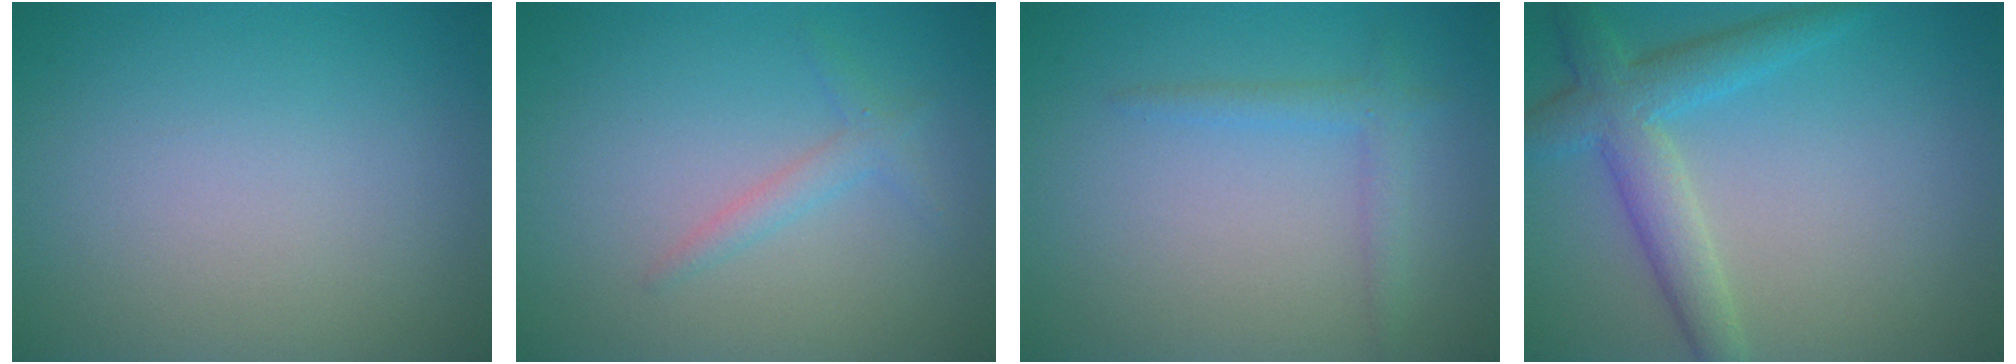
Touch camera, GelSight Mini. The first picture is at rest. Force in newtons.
{"total": 1.5, "press": 1.5, "slide": 0.1}
{"total": 1.7, "press": 1.7, "slide": 0.1}
{"total": 4.4, "press": 4.4, "slide": 0.2}